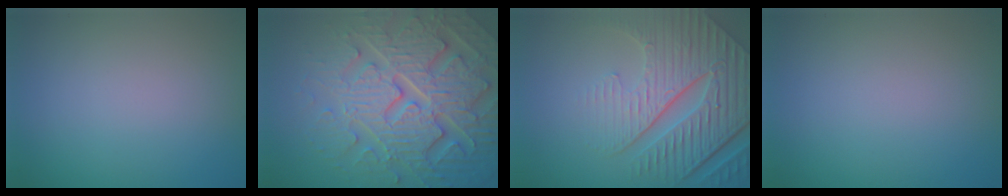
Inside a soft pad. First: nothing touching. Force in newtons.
{"total": 7.9, "press": 7.7, "slide": 1.9}
{"total": 9.0, "press": 6.2, "slide": 6.5}
{"total": 0.0}